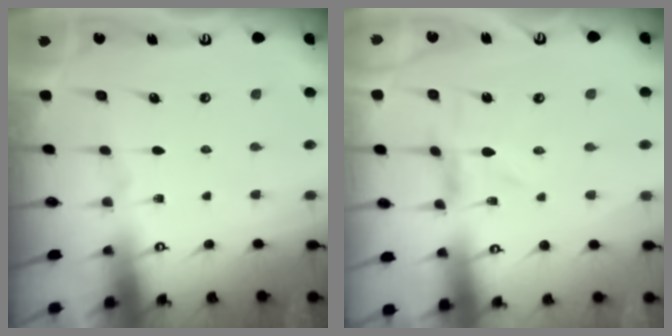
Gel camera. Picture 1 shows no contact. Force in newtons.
{"total": 0.0}